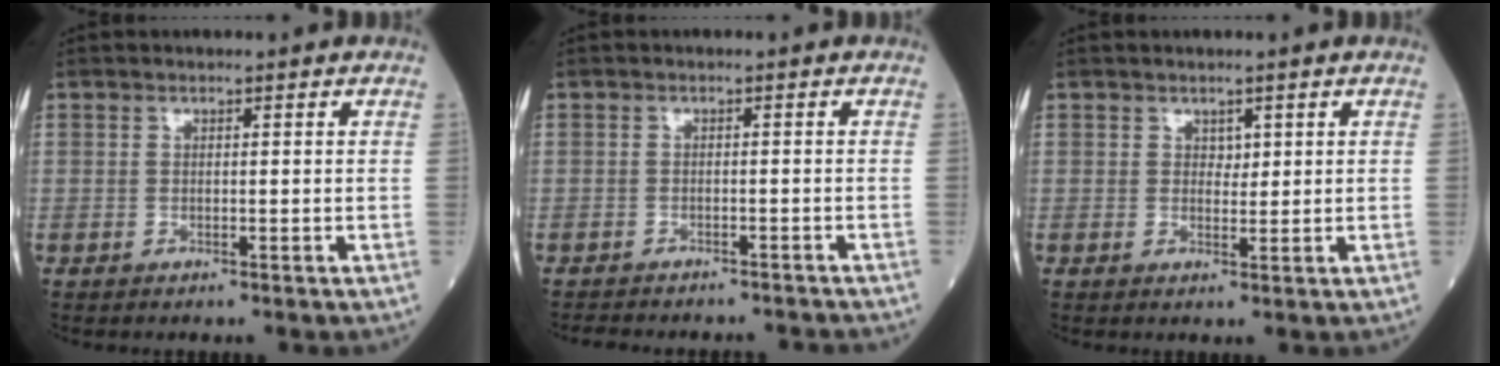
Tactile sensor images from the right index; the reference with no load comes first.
{"total": 9.3, "force": [-8.7, 2.2, 2.6], "torque": [-0.039, -0.003, -0.104]}
{"total": 1.3, "force": [0.7, 0.9, 0.7], "torque": [-0.003, -0.004, 0.011]}